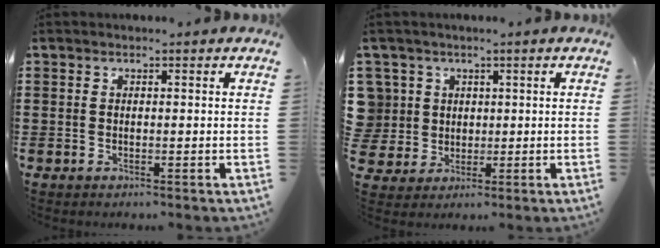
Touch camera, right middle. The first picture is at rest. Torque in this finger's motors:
{"motor_torque": [0.14, -0.07, -0.02, -0.02]}